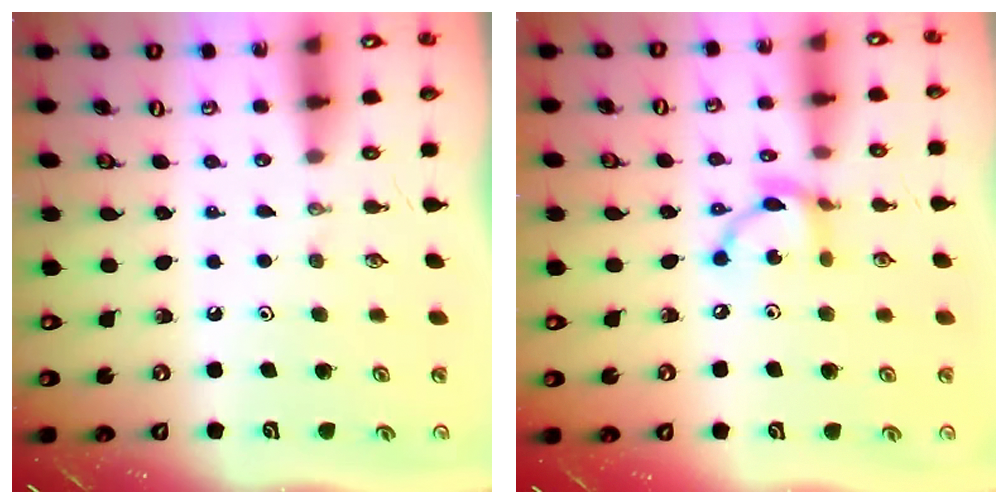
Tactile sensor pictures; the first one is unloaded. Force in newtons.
{"total": 9.4, "press": 9.4, "slide": 0.3}